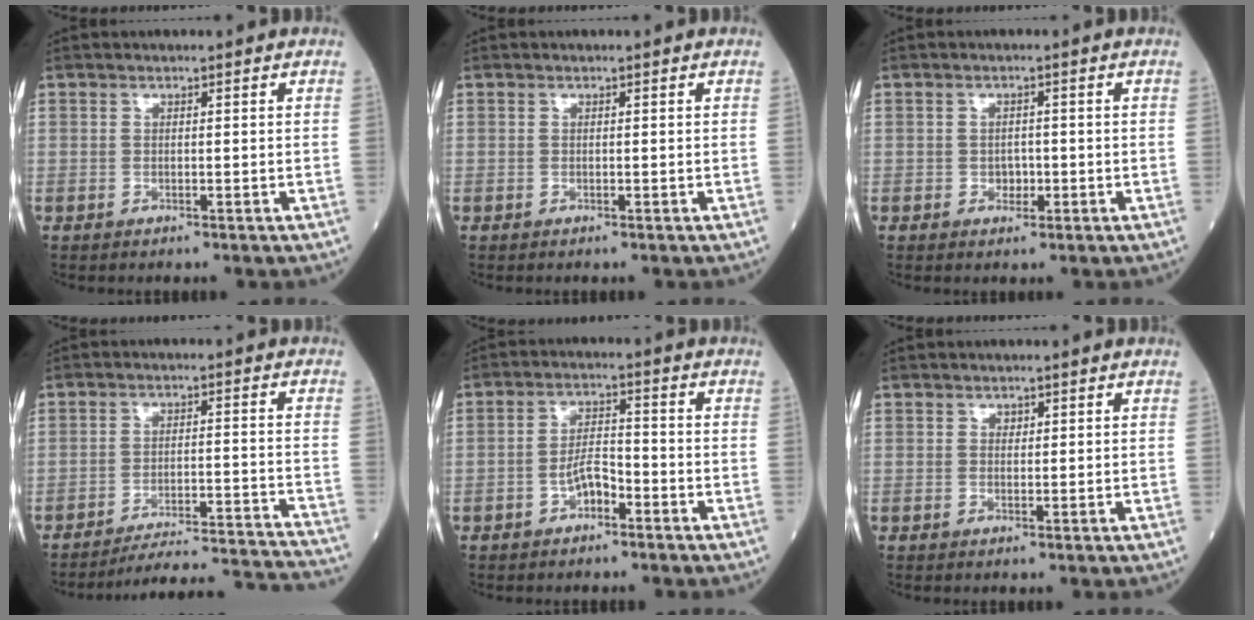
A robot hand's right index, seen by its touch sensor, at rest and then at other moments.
{"total": 0.0}
{"total": 1.7, "force": [-0.5, 1.3, 1.0], "torque": [-0.012, 0.004, -0.005]}
{"total": 18.1, "force": [-17.7, -1.7, 3.2], "torque": [-0.029, -0.009, -0.239]}
{"total": 4.1, "force": [-2.0, 1.8, 3.1], "torque": [-0.060, 0.011, -0.038]}
{"total": 0.8, "force": [0.4, 0.6, 0.3], "torque": [0.000, -0.002, 0.005]}